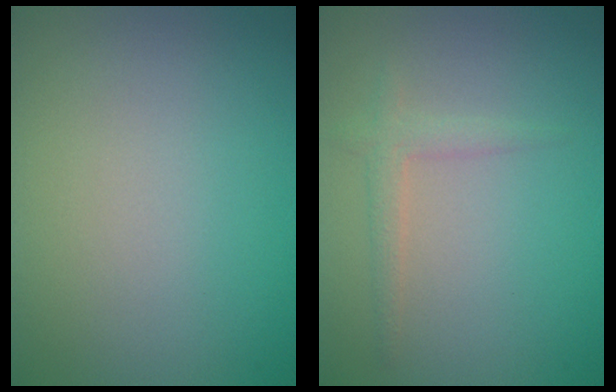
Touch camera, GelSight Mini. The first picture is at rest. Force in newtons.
{"total": 1.6, "press": 1.6, "slide": 0.1}